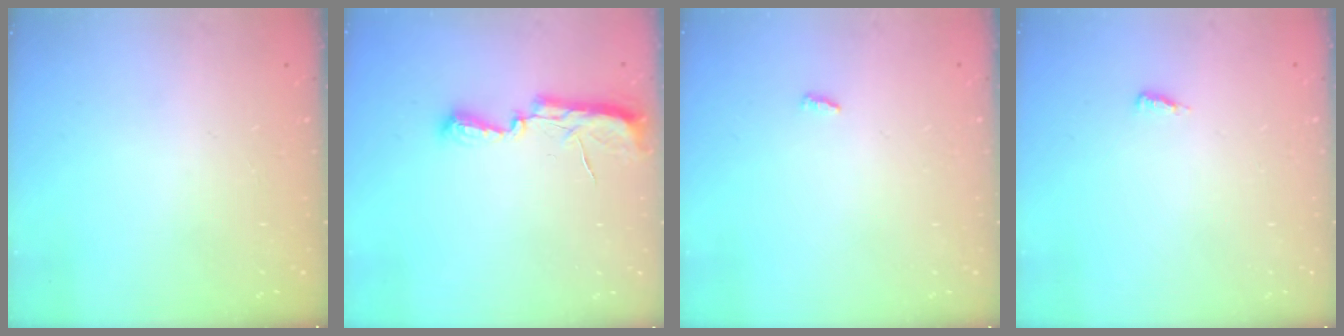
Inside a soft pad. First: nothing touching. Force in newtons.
{"total": 8.8, "press": 8.2, "slide": 3.2}
{"total": 2.7, "press": 2.7, "slide": 0.2}
{"total": 3.7, "press": 3.7, "slide": 0.5}